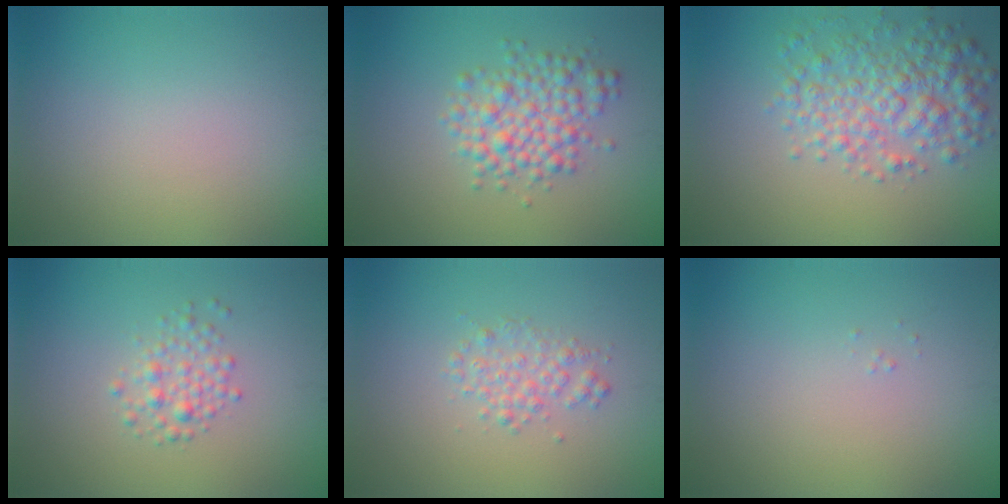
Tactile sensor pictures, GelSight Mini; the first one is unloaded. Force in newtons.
{"total": 4.1, "press": 4.1, "slide": 0.0}
{"total": 5.2, "press": 5.2, "slide": 0.1}
{"total": 2.0, "press": 2.0, "slide": 0.0}
{"total": 2.0, "press": 2.0, "slide": 0.0}
{"total": 0.0}